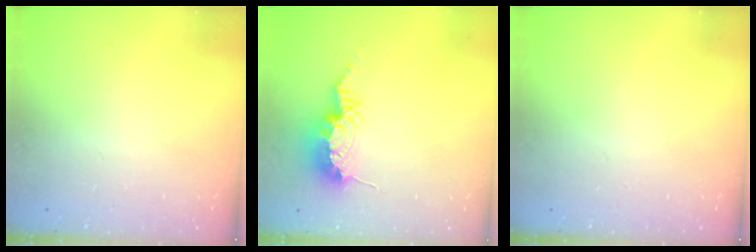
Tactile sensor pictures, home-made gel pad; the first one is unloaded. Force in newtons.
{"total": 10.5, "press": 10.5, "slide": 0.9}
{"total": 0.0}